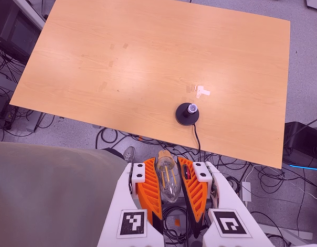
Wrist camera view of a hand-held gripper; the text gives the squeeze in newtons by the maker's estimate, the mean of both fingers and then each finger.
{"total": 22.1, "left": 23.6, "right": 20.7}